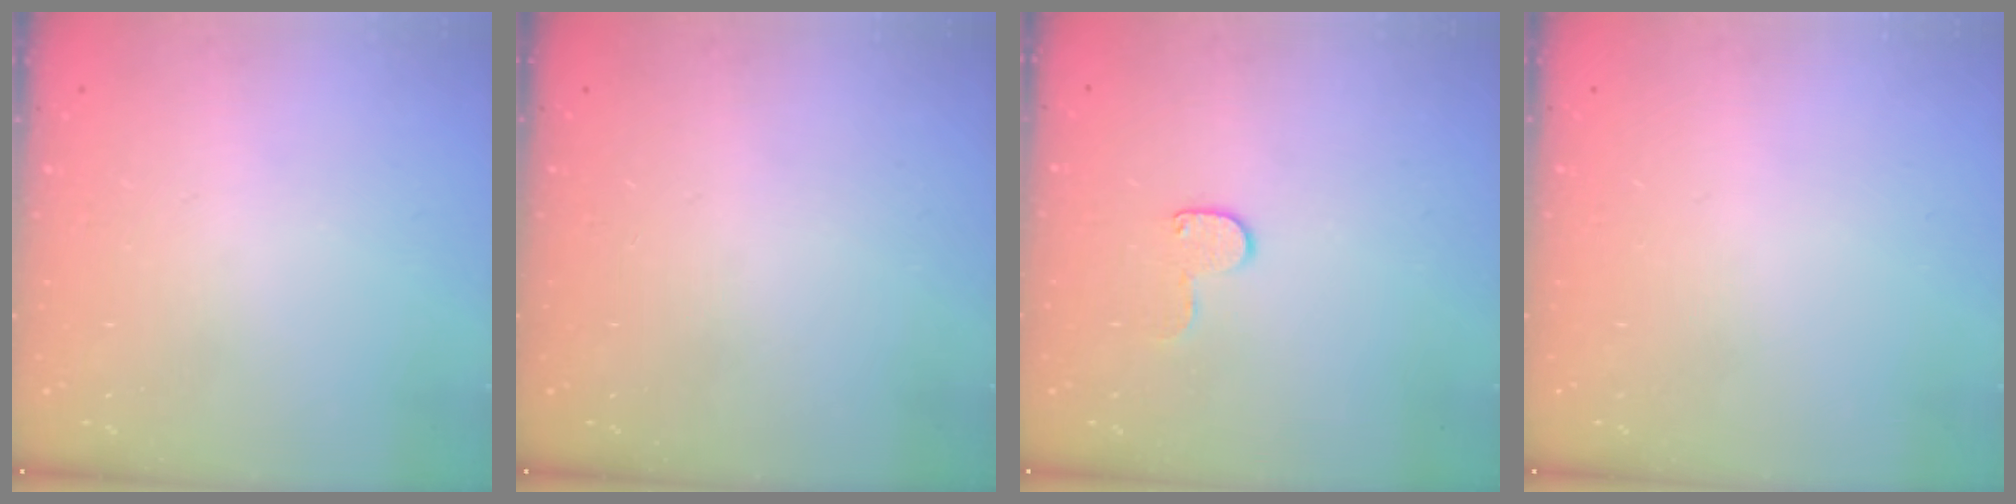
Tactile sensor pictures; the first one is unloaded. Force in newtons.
{"total": 0.0}
{"total": 4.5, "press": 4.5, "slide": 0.5}
{"total": 0.0}